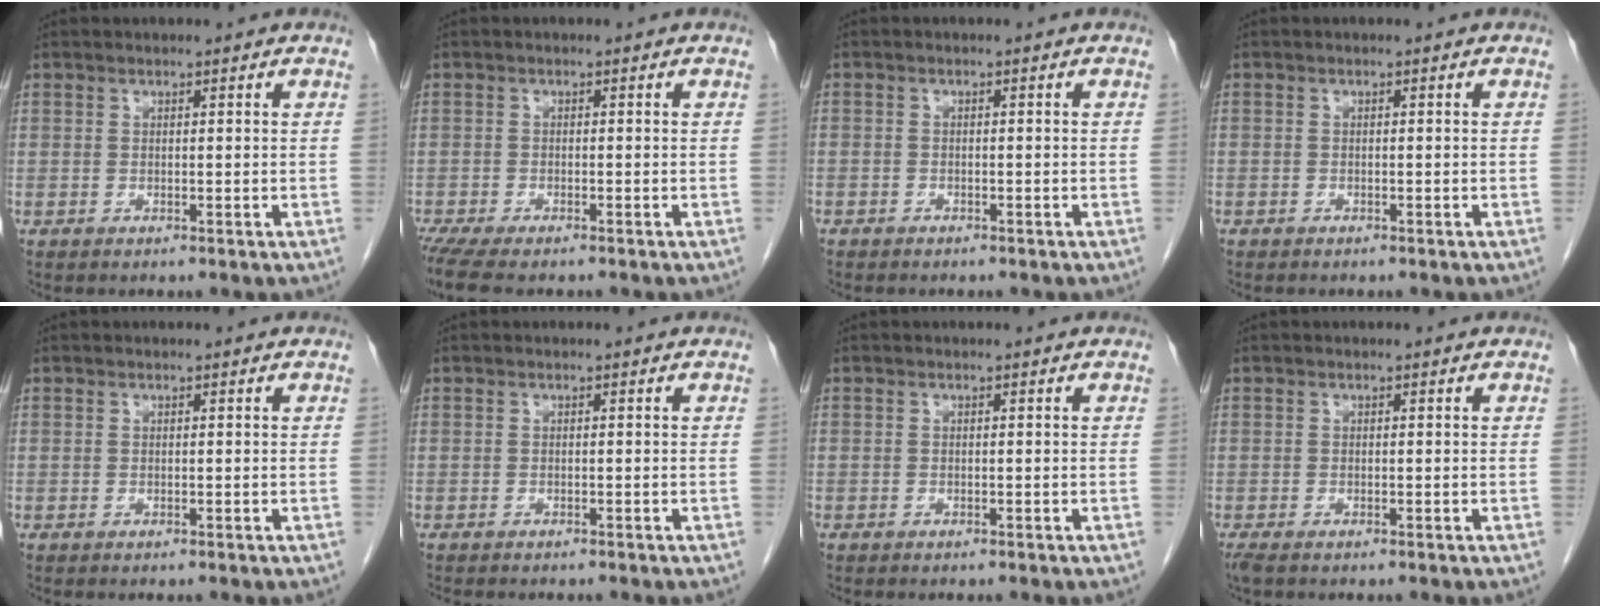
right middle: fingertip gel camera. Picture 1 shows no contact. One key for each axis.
{"total": 7.4, "fx": -6.1, "fy": 1.7, "fz": 3.9, "tx": -0.058, "ty": -0.011, "tz": -0.096}
{"total": 1.8, "fx": -1.4, "fy": 0.9, "fz": 0.5, "tx": -0.010, "ty": 0.001, "tz": -0.016}
{"total": 0.5, "fx": -0.4, "fy": 0.3, "fz": 0.1, "tx": -0.005, "ty": 0.002, "tz": -0.007}
{"total": 0.0}
{"total": 3.3, "fx": -2.9, "fy": 0.8, "fz": 1.5, "tx": -0.018, "ty": -0.005, "tz": -0.032}
{"total": 0.0}
{"total": 1.6, "fx": -1.3, "fy": 0.4, "fz": 0.9, "tx": -0.019, "ty": -0.007, "tz": -0.022}